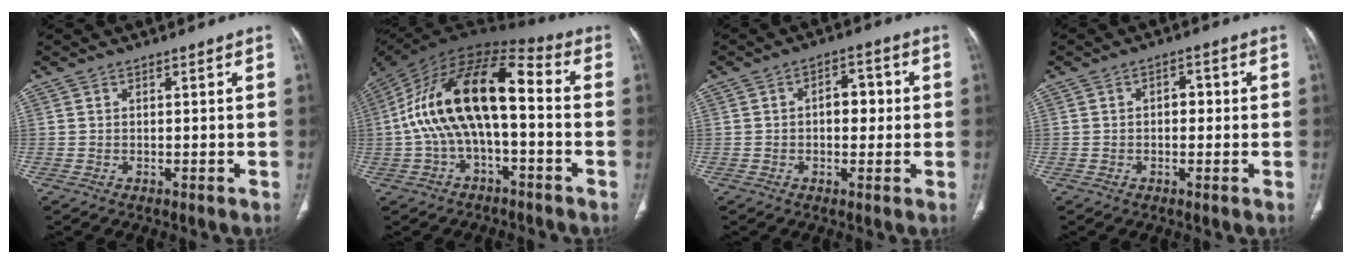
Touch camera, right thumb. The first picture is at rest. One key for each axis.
{"total": 18.7, "fx": -1.0, "fy": 8.5, "fz": 16.6, "tx": -0.305, "ty": 0.057, "tz": -0.026}
{"total": 5.8, "fx": 0.4, "fy": 3.6, "fz": 4.5, "tx": -0.044, "ty": 0.013, "tz": 0.002}
{"total": 3.1, "fx": 0.1, "fy": 2.0, "fz": 2.3, "tx": -0.024, "ty": 0.010, "tz": -0.001}